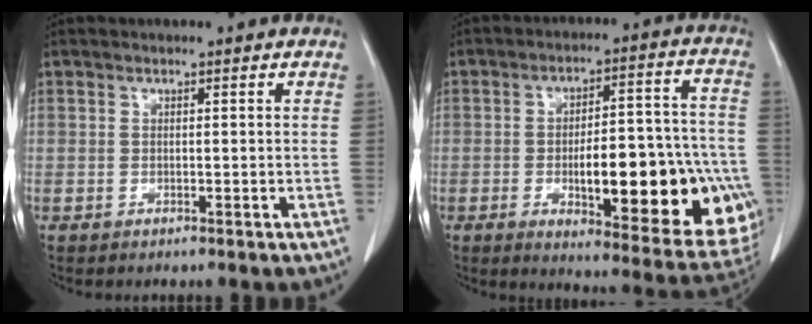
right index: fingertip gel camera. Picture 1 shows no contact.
{"total": 24.8, "force": [-6.3, 7.1, 22.9], "torque": [-0.225, 0.021, -0.063]}